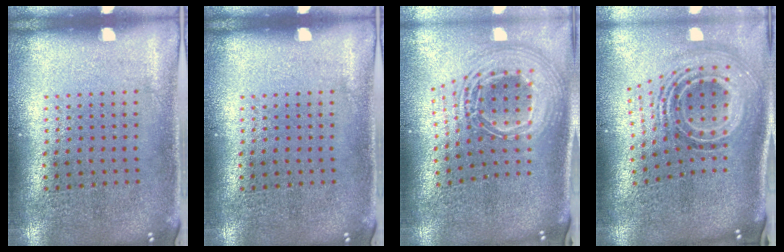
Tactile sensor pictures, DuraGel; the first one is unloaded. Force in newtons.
{"total": 0.0}
{"total": 2.8, "press": 1.9, "slide": 2.0}
{"total": 2.3, "press": 1.5, "slide": 1.7}